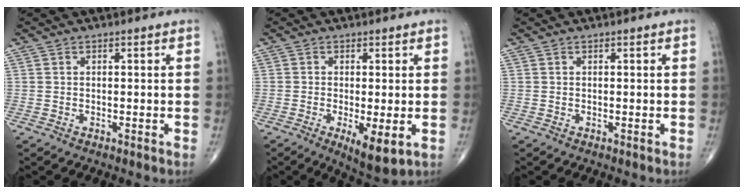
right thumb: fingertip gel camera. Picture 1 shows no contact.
{"total": 6.9, "force": [-1.9, 2.1, 6.3], "torque": [-0.103, -0.021, -0.026]}
{"total": 0.0}